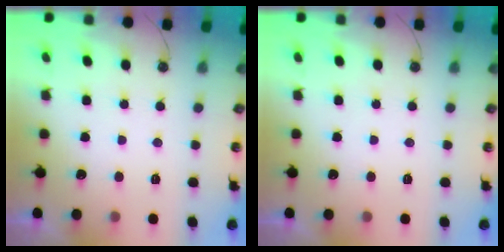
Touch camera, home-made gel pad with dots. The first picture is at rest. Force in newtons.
{"total": 0.0}